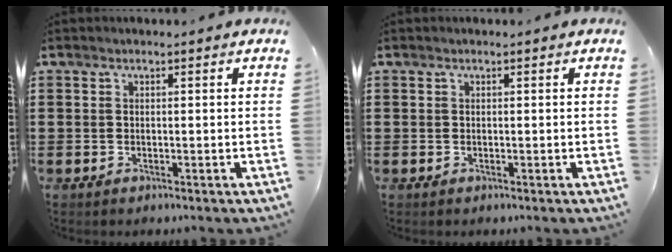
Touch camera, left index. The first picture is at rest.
{"total": 0.0}